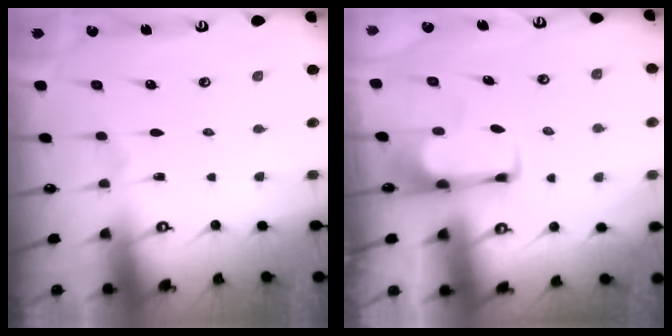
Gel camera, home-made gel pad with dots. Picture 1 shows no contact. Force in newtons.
{"total": 2.0, "press": 2.0, "slide": 0.4}